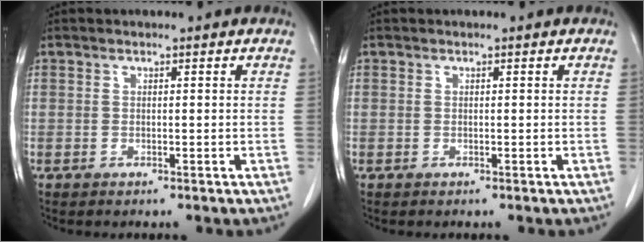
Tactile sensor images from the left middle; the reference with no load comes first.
{"total": 0.0}